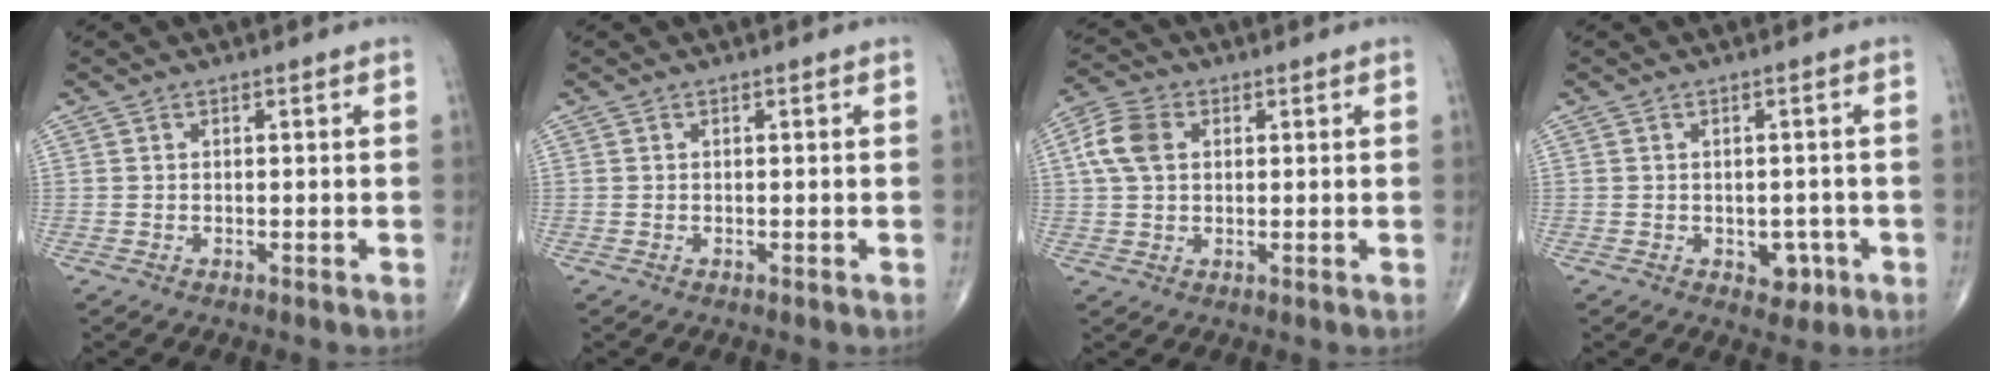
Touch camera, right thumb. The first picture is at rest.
{"total": 0.0}
{"total": 7.0, "force": [1.6, 4.8, 4.8], "torque": [-0.101, 0.013, 0.027]}
{"total": 3.8, "force": [-1.3, 2.7, 2.2], "torque": [-0.001, 0.006, -0.014]}